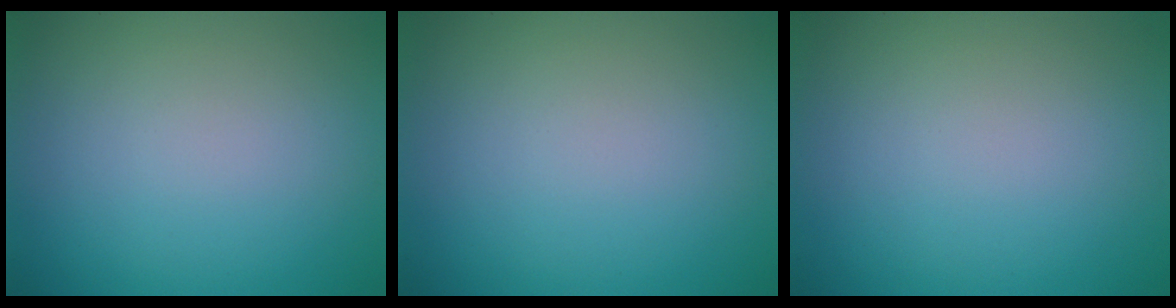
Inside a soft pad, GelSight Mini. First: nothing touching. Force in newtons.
{"total": 0.0}
{"total": 0.0}